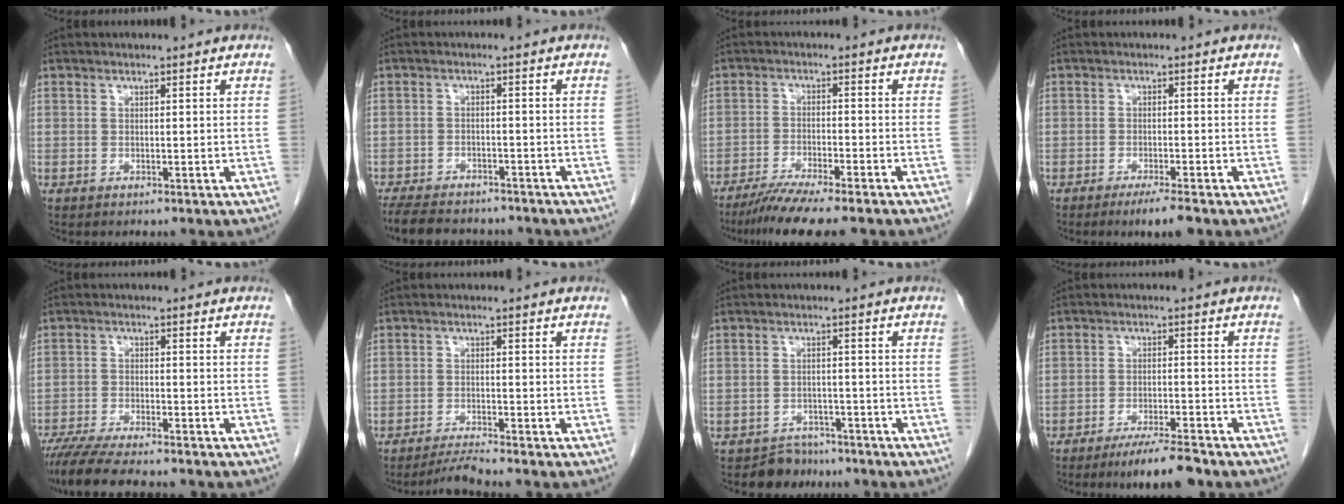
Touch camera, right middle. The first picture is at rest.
{"total": 12.0, "force": [-10.2, 4.0, 4.8], "torque": [-0.100, -0.009, -0.144]}
{"total": 9.3, "force": [-7.7, 0.2, 5.3], "torque": [-0.081, -0.024, -0.125]}
{"total": 3.8, "force": [-2.6, 0.1, 2.7], "torque": [-0.044, -0.008, -0.042]}
{"total": 10.6, "force": [-9.2, 1.2, 5.2], "torque": [-0.083, -0.021, -0.145]}
{"total": 3.0, "force": [-2.7, -1.2, 0.4], "torque": [-0.015, -0.018, -0.051]}
{"total": 3.8, "force": [-3.2, 2.0, -0.4], "torque": [0.007, 0.007, -0.048]}
{"total": 7.0, "force": [-5.6, 0.6, 4.1], "torque": [-0.064, -0.015, -0.092]}